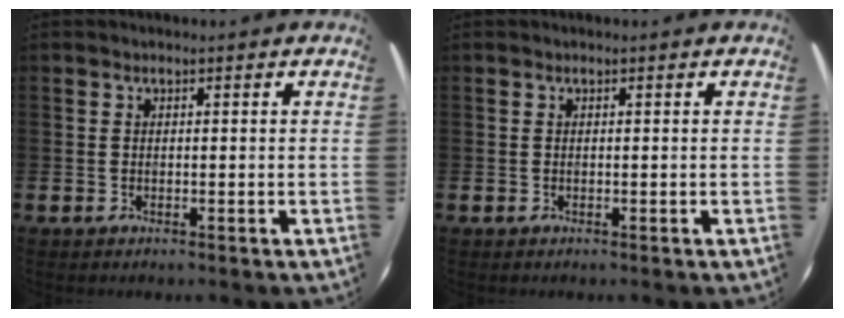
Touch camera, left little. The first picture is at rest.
{"total": 0.0}